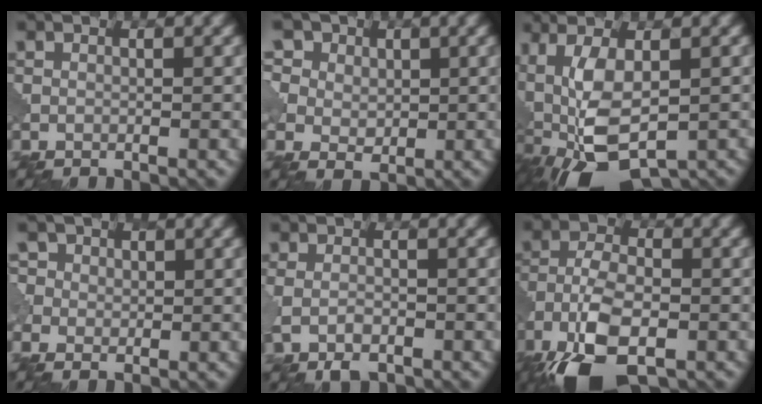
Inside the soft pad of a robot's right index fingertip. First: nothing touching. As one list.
[{"total": 11.1, "force": [5.0, 8.3, 5.5], "torque": [-0.117, 0.030, 0.065]}, {"total": 11.3, "force": [-1.1, 5.2, 10.0], "torque": [-0.196, 0.000, -0.011]}, {"total": 4.3, "force": [1.3, 3.6, 1.9], "torque": [-0.042, 0.020, 0.006]}, {"total": 2.6, "force": [-1.1, 1.6, 1.8], "torque": [-0.042, -0.010, -0.019]}, {"total": 9.7, "force": [-5.6, 4.3, 6.6], "torque": [-0.140, -0.012, -0.108]}]